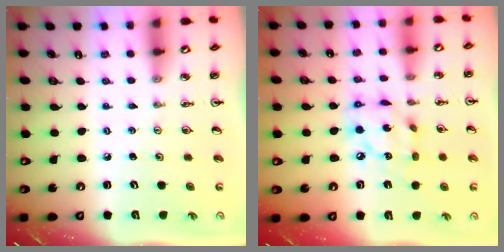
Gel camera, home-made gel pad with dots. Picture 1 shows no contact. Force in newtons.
{"total": 12.8, "press": 12.7, "slide": 0.8}